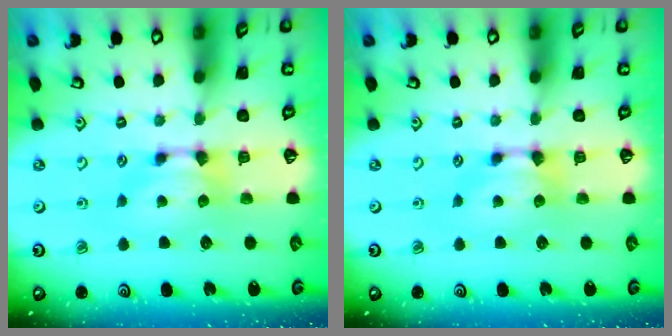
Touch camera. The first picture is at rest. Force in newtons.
{"total": 0.0}